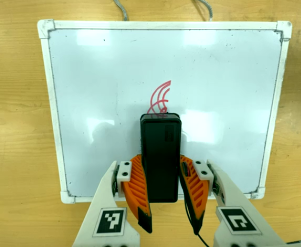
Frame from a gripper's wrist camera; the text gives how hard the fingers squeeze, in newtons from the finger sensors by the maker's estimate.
{"total": 8.9, "left": 7.2, "right": 10.5}